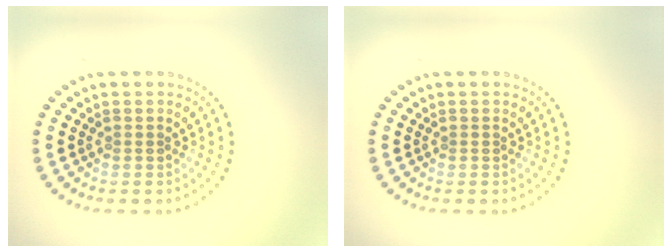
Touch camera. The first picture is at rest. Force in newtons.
{"total": 0.0}